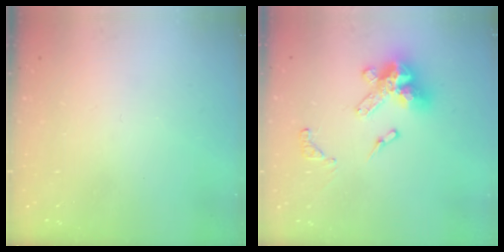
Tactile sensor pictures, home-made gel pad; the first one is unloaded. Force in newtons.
{"total": 13.7, "press": 13.6, "slide": 1.5}